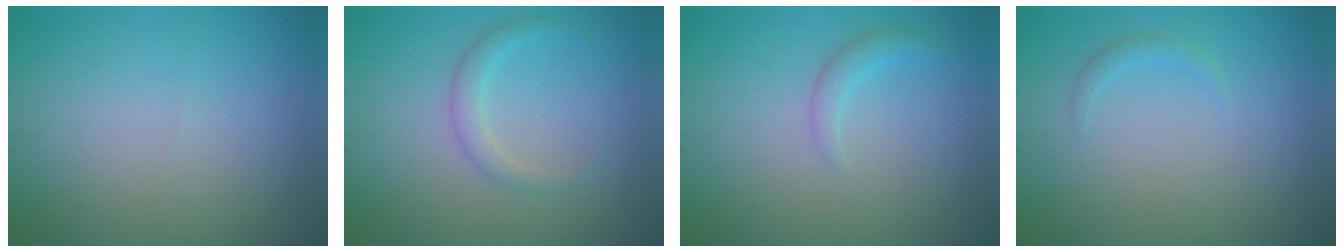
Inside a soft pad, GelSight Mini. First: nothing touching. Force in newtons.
{"total": 1.8, "press": 1.8, "slide": 0.1}
{"total": 1.5, "press": 1.5, "slide": 0.0}
{"total": 0.8, "press": 0.8, "slide": 0.1}